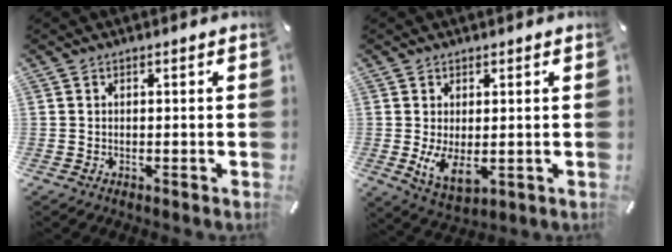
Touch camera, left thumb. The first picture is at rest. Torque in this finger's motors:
{"motor_torque": [0.00, 0.37, 0.42, 0.30, 0.05]}